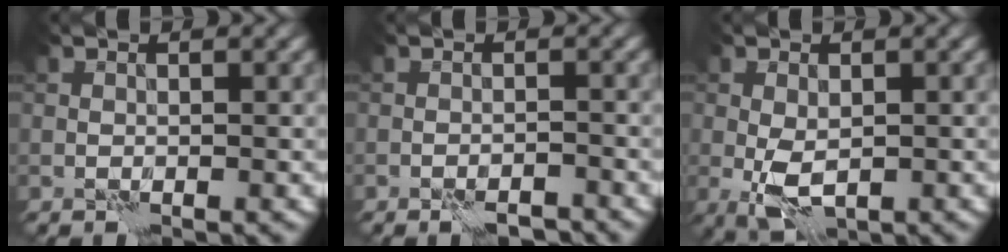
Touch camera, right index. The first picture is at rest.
{"total": 3.0, "force": [-2.6, 0.6, 1.4], "torque": [-0.020, 0.006, -0.037]}
{"total": 3.5, "force": [-0.6, 2.0, 2.8], "torque": [-0.063, -0.008, -0.010]}